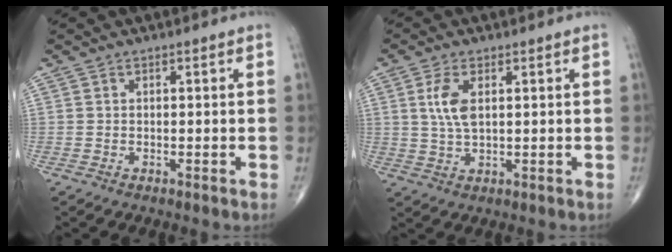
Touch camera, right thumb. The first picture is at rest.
{"total": 5.4, "force": [1.4, 2.4, 4.6], "torque": [-0.100, -0.005, 0.030]}